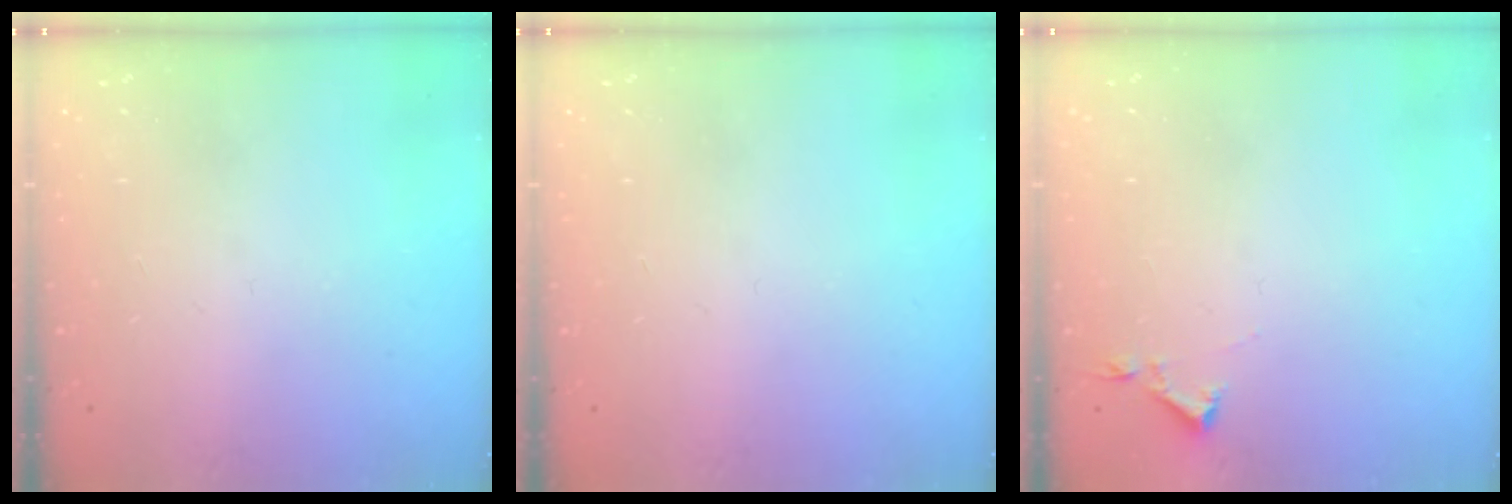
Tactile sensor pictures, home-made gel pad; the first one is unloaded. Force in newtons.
{"total": 0.0}
{"total": 2.9, "press": 2.9, "slide": 0.5}